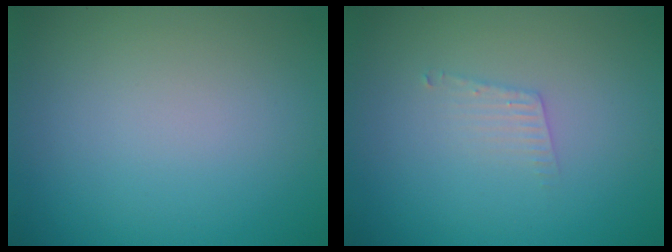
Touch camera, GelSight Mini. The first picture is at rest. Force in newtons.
{"total": 1.3, "press": 1.3, "slide": 0.1}